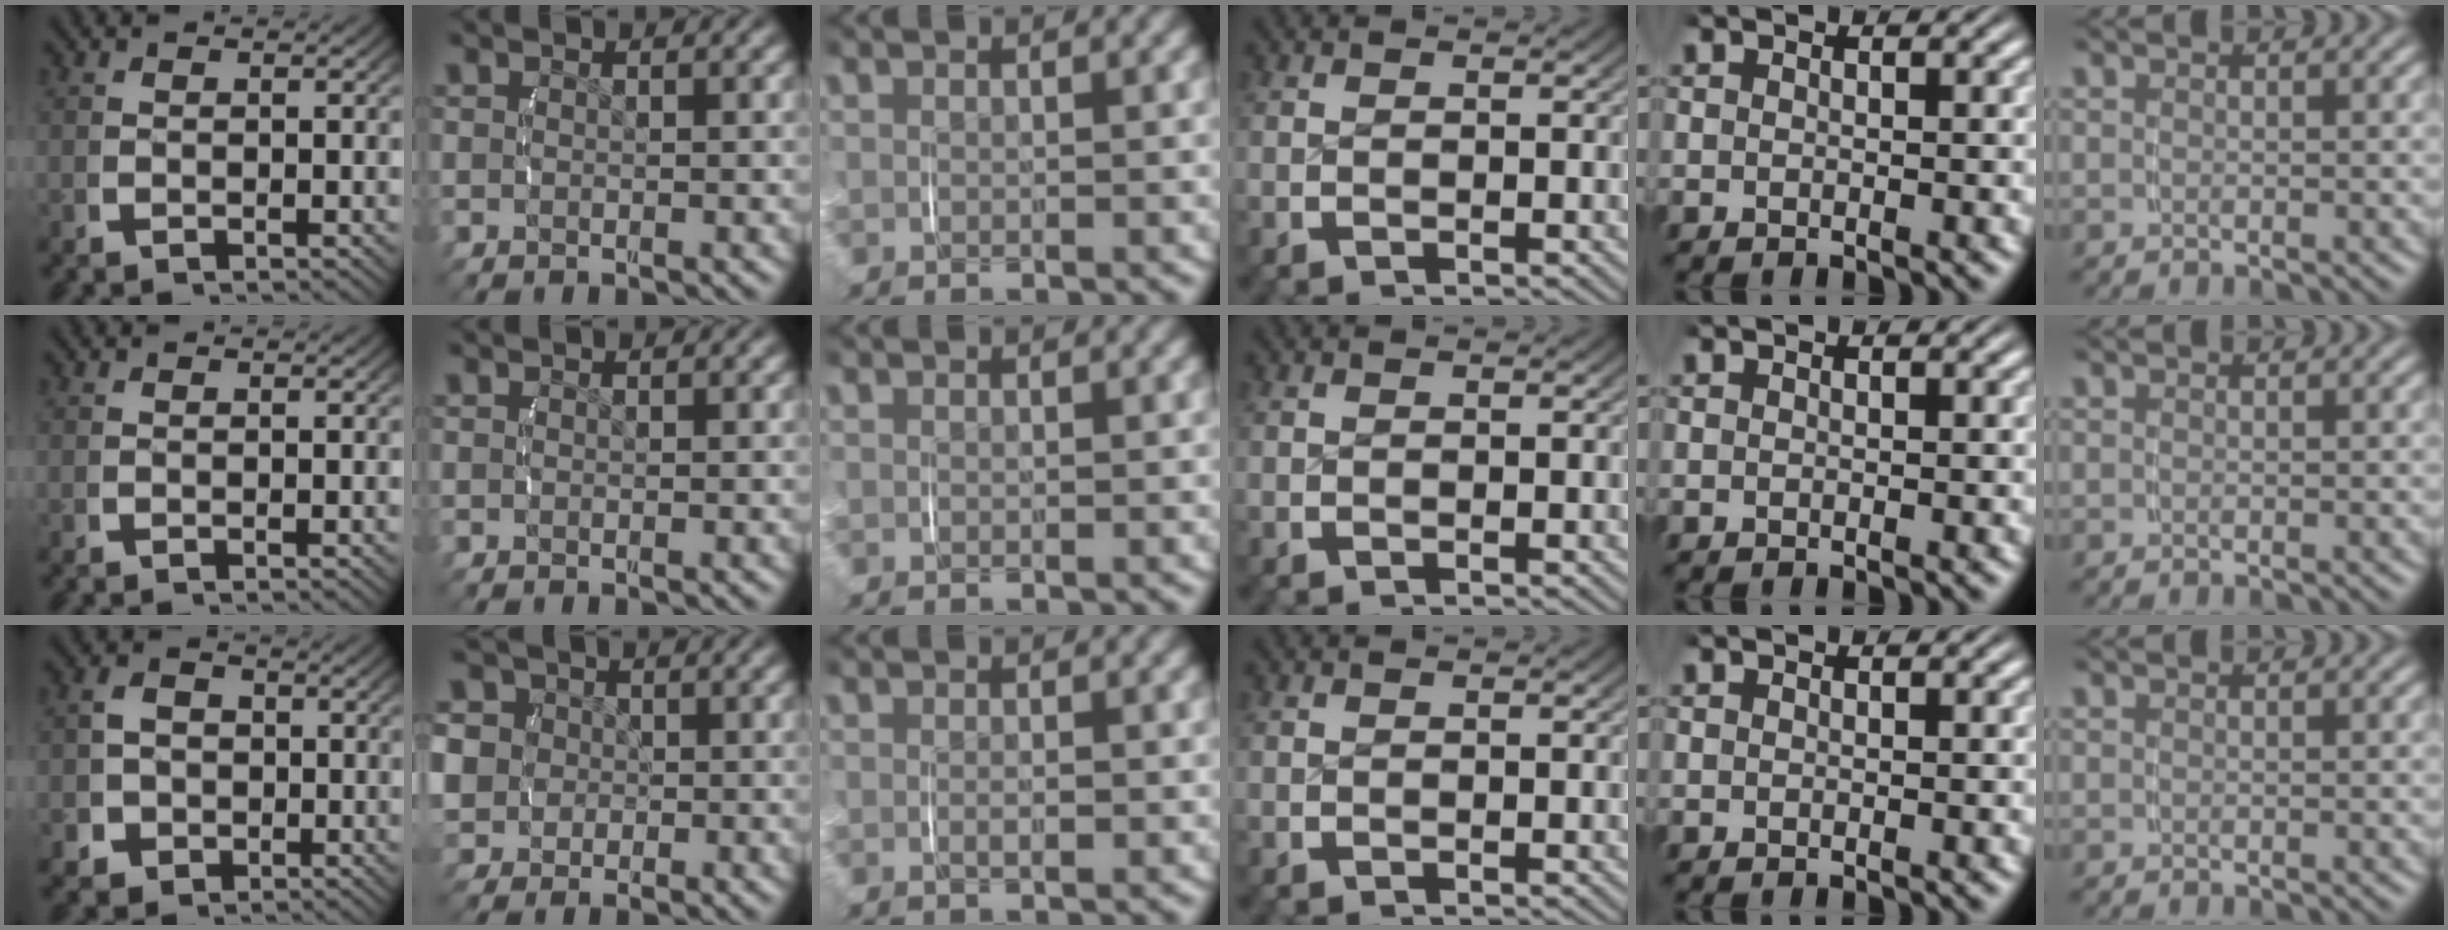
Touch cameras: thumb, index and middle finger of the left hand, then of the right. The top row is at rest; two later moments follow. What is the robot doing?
{"motion": "lift_and_place", "object": "napkin"}